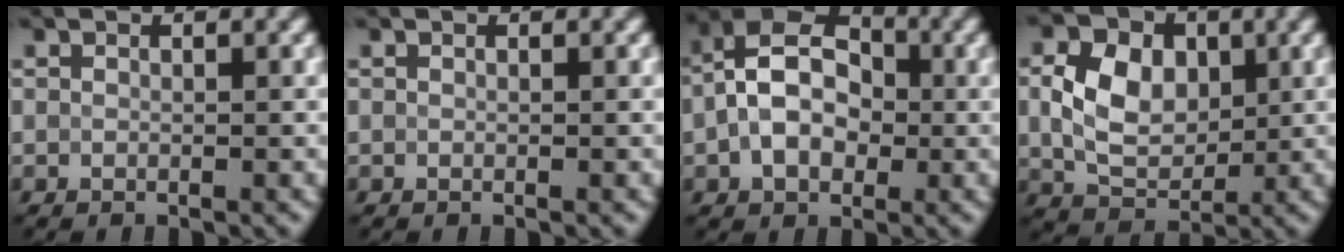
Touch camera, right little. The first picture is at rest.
{"total": 0.0}
{"total": 7.6, "force": [-0.4, 5.0, 5.7], "torque": [-0.107, 0.019, -0.013]}
{"total": 5.8, "force": [0.9, 4.1, 4.0], "torque": [-0.085, 0.004, 0.017]}